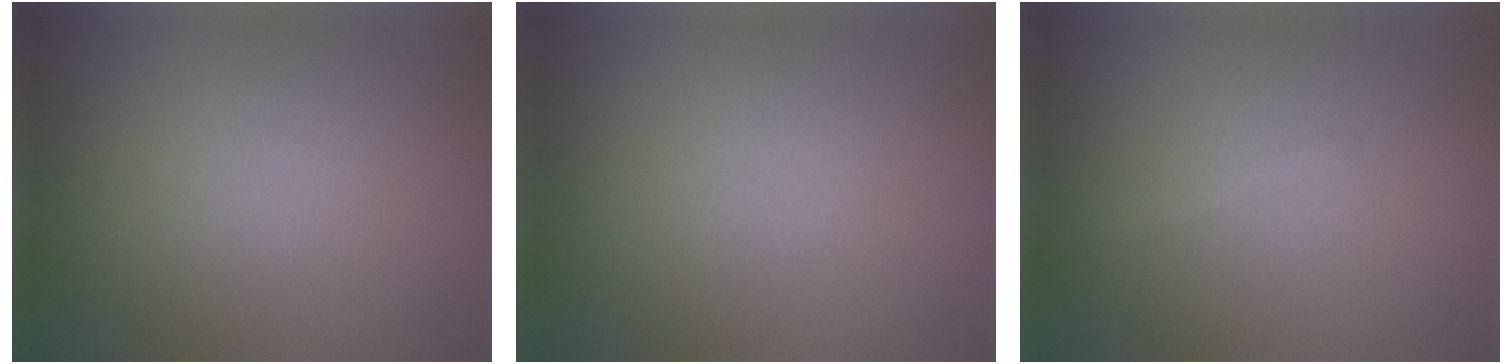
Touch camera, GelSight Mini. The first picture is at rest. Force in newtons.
{"total": 0.0}
{"total": 1.1, "press": 1.1, "slide": 0.1}